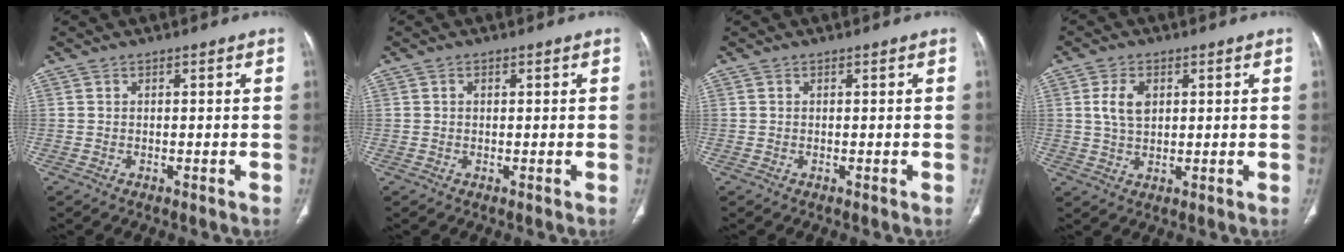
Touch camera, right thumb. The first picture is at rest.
{"total": 0.7, "force": [0.2, 0.5, 0.4], "torque": [-0.006, 0.000, 0.004]}
{"total": 0.0}
{"total": 5.3, "force": [1.4, 3.3, 3.9], "torque": [-0.071, -0.002, 0.028]}